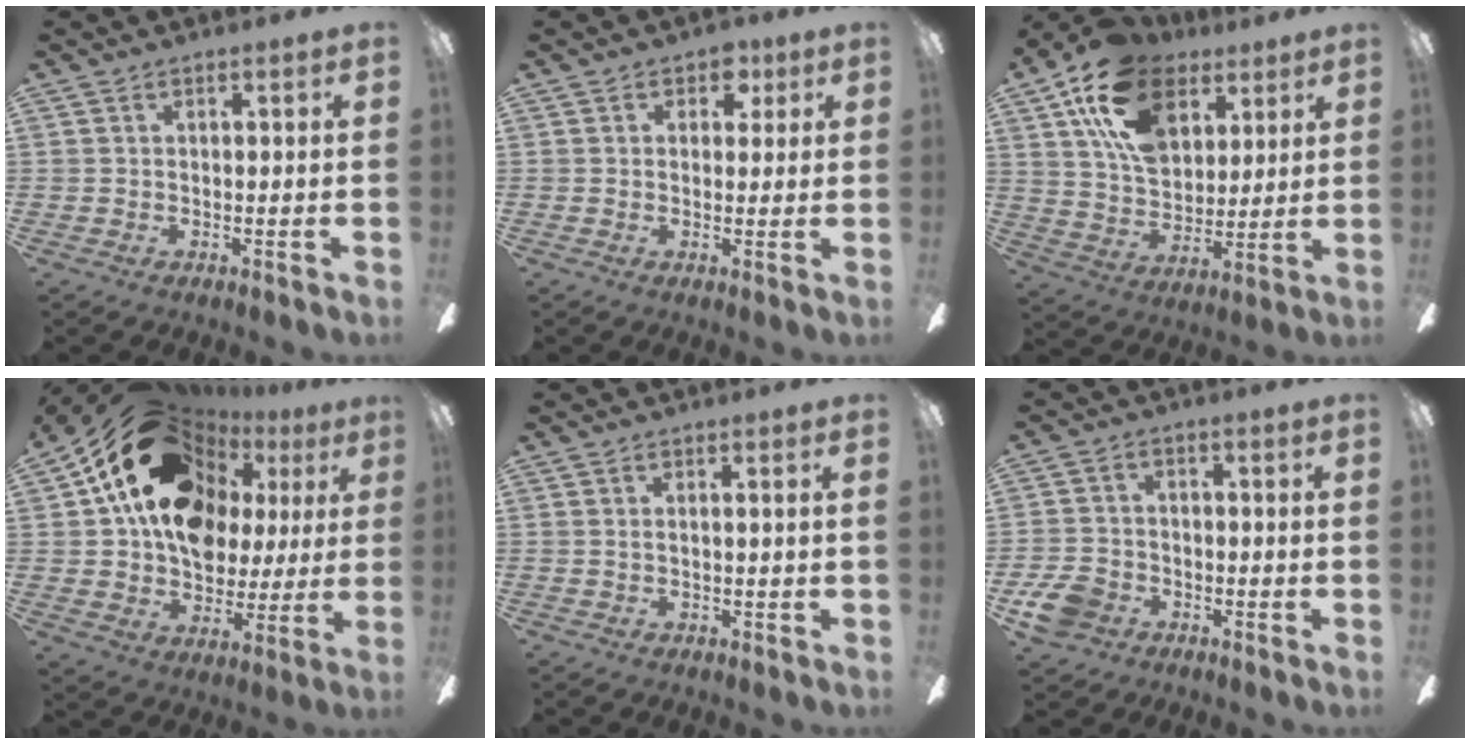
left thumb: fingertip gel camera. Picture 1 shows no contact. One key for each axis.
{"total": 4.4, "fx": 2.5, "fy": 3.1, "fz": 2.1, "tx": -0.014, "ty": -0.004, "tz": 0.039}
{"total": 18.8, "fx": 10.1, "fy": 11.9, "fz": 10.4, "tx": -0.205, "ty": -0.028, "tz": 0.188}
{"total": 19.9, "fx": 8.7, "fy": 14.1, "fz": 11.0, "tx": -0.201, "ty": -0.055, "tz": 0.158}
{"total": 0.9, "fx": 0.2, "fy": -0.3, "fz": 0.8, "tx": -0.016, "ty": -0.002, "tz": 0.004}
{"total": 7.4, "fx": -4.0, "fy": 5.3, "fz": 3.3, "tx": -0.078, "ty": 0.027, "tz": -0.077}